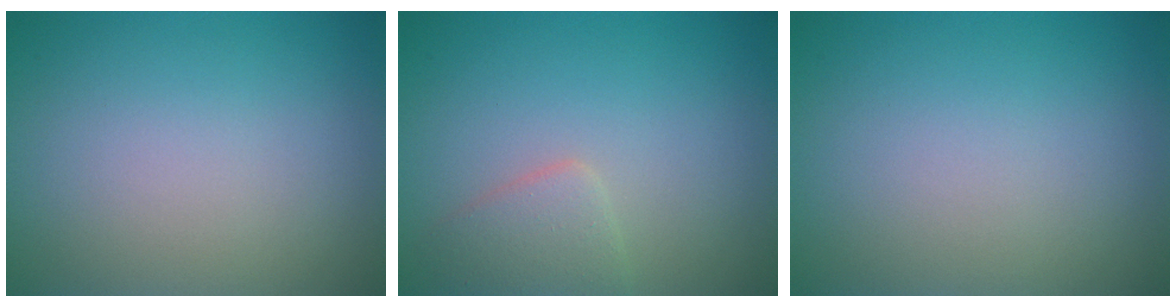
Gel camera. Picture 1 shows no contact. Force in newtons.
{"total": 2.2, "press": 2.2, "slide": 0.1}
{"total": 0.0}